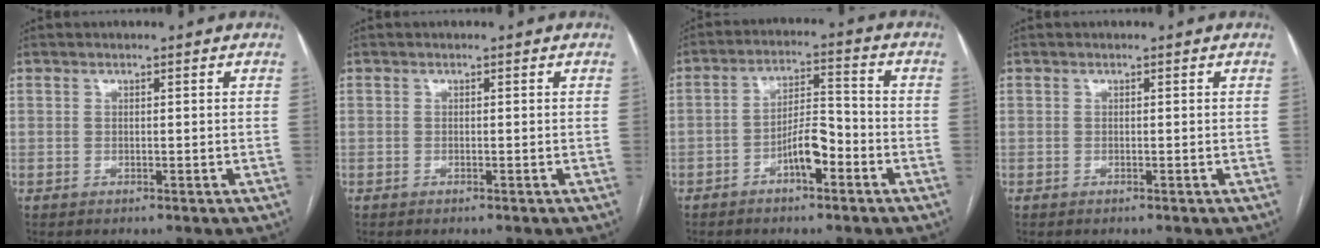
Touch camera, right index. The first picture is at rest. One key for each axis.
{"total": 0.0}
{"total": 7.1, "fx": -3.0, "fy": 1.6, "fz": 6.2, "tx": -0.118, "ty": 0.008, "tz": -0.053}
{"total": 0.0}